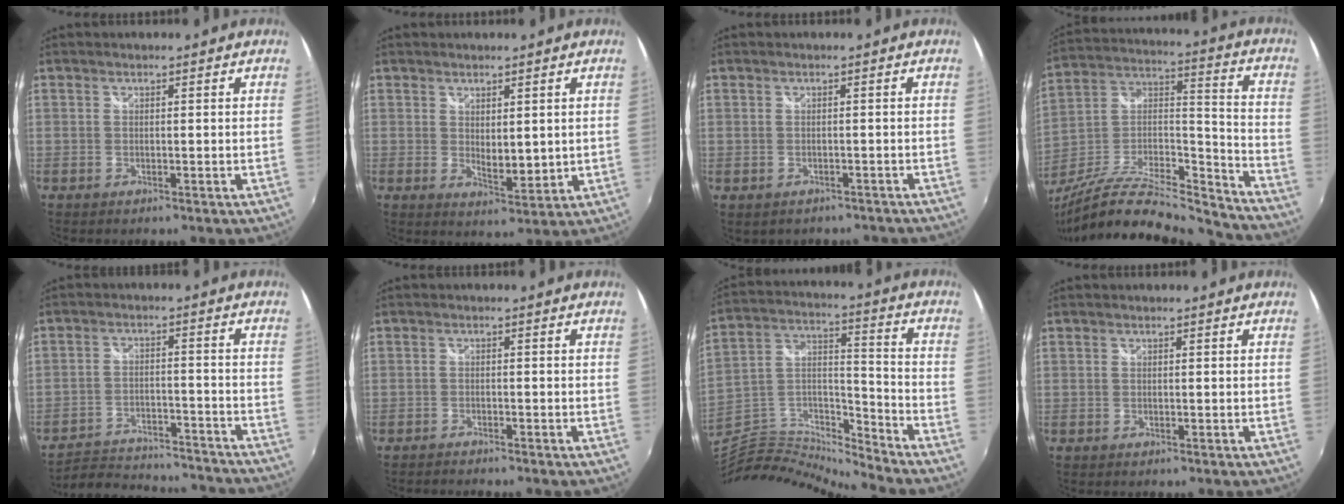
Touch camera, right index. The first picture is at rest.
{"total": 4.8, "force": [1.5, 2.4, 3.9], "torque": [-0.061, -0.012, 0.031]}
{"total": 3.6, "force": [-2.3, 2.4, 1.2], "torque": [-0.026, -0.008, -0.024]}
{"total": 24.1, "force": [-21.0, 4.9, 10.8], "torque": [-0.191, -0.005, -0.352]}
{"total": 19.9, "force": [-18.2, 5.0, 6.2], "torque": [-0.135, 0.009, -0.243]}
{"total": 2.4, "force": [-2.3, 0.1, 0.5], "torque": [-0.026, -0.010, -0.042]}
{"total": 13.1, "force": [-12.9, 0.5, 2.5], "torque": [-0.057, 0.027, -0.264]}
{"total": 0.0}